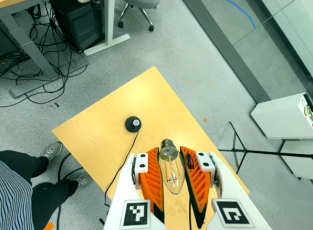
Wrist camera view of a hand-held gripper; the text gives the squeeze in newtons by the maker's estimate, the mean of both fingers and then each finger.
{"total": 24.0, "left": 25.8, "right": 22.2}